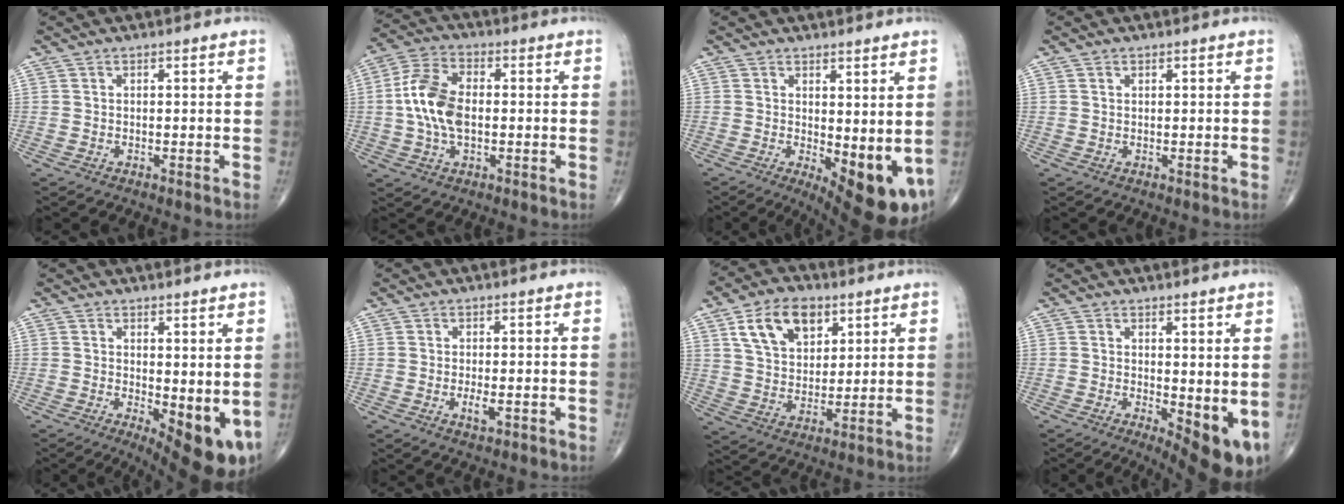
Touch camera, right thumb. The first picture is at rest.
{"total": 11.1, "force": [-0.2, 6.4, 9.1], "torque": [-0.186, 0.017, -0.008]}
{"total": 10.9, "force": [-1.0, 4.1, 10.0], "torque": [-0.127, -0.026, 0.000]}
{"total": 0.7, "force": [0.3, 0.5, 0.3], "torque": [-0.004, -0.002, 0.006]}
{"total": 10.3, "force": [-0.9, 4.0, 9.5], "torque": [-0.120, -0.025, 0.000]}
{"total": 2.3, "force": [-0.7, 0.9, 2.0], "torque": [-0.039, -0.004, -0.011]}
{"total": 12.6, "force": [5.9, 8.0, 7.7], "torque": [-0.107, -0.017, 0.109]}
{"total": 9.3, "force": [-0.5, 3.6, 8.5], "torque": [-0.108, -0.022, 0.004]}